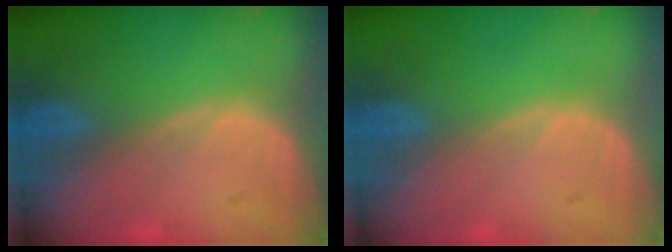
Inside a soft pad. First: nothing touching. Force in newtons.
{"total": 0.0}